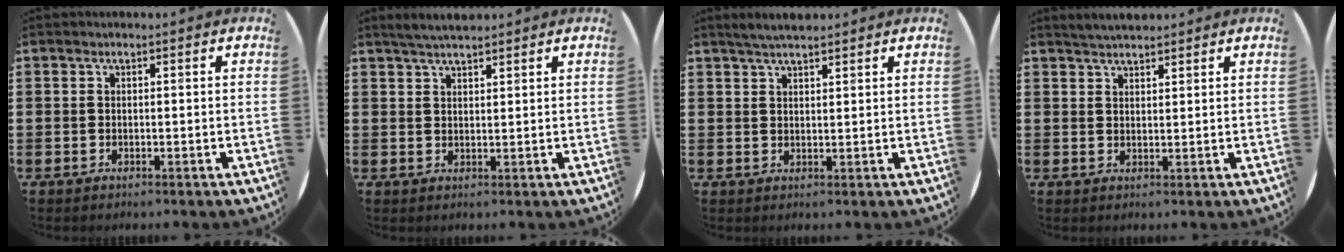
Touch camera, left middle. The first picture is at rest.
{"total": 2.9, "force": [2.8, 0.3, 0.9], "torque": [-0.023, 0.000, 0.052]}
{"total": 2.8, "force": [2.6, 0.4, 0.9], "torque": [-0.024, 0.001, 0.048]}
{"total": 2.7, "force": [2.6, 0.5, 0.3], "torque": [-0.011, 0.000, 0.050]}